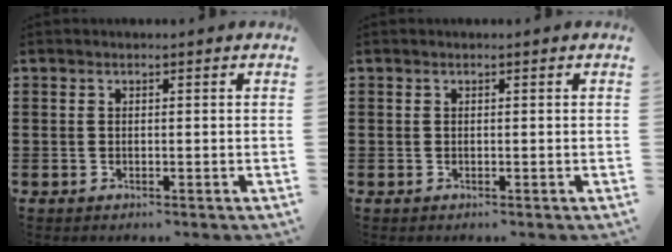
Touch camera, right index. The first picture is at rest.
{"total": 0.0}